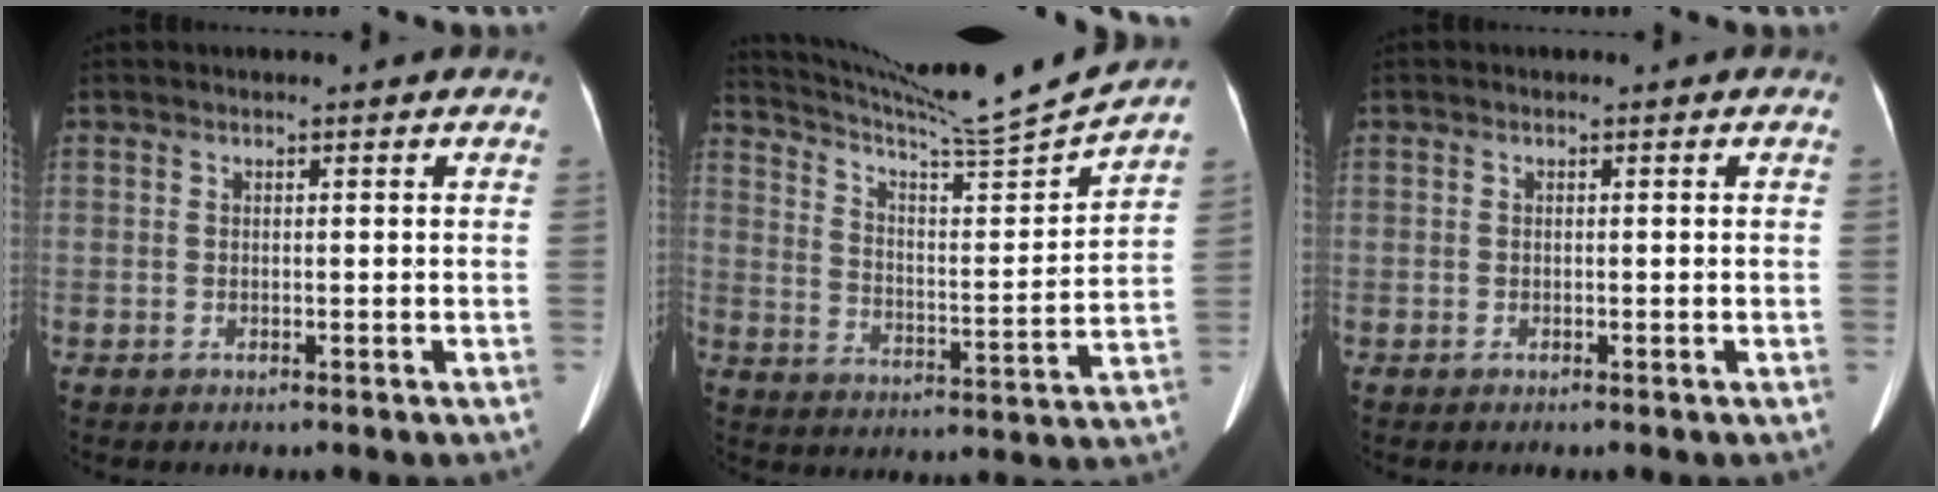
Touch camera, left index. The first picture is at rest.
{"total": 17.7, "force": [16.7, -2.9, 5.1], "torque": [-0.099, -0.054, 0.253]}
{"total": 0.0}